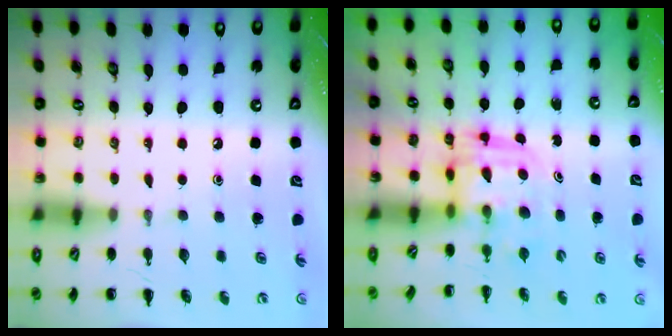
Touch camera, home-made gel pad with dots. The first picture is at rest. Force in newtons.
{"total": 3.0, "press": 3.0, "slide": 0.3}